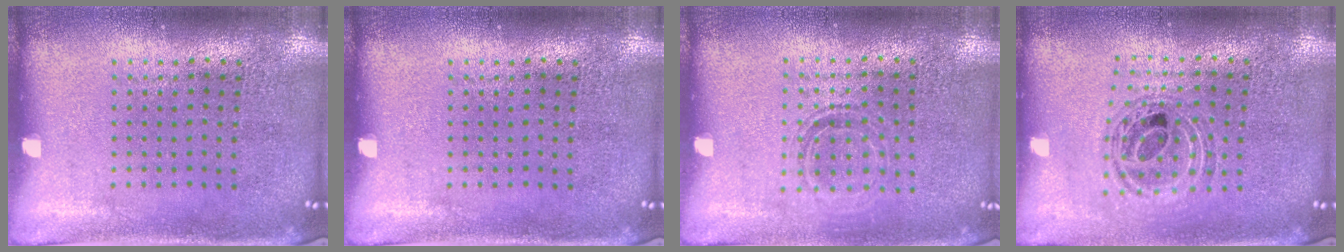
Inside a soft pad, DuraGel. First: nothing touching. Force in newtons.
{"total": 0.0}
{"total": 1.1, "press": 1.0, "slide": 0.4}
{"total": 0.8, "press": 0.8, "slide": 0.1}